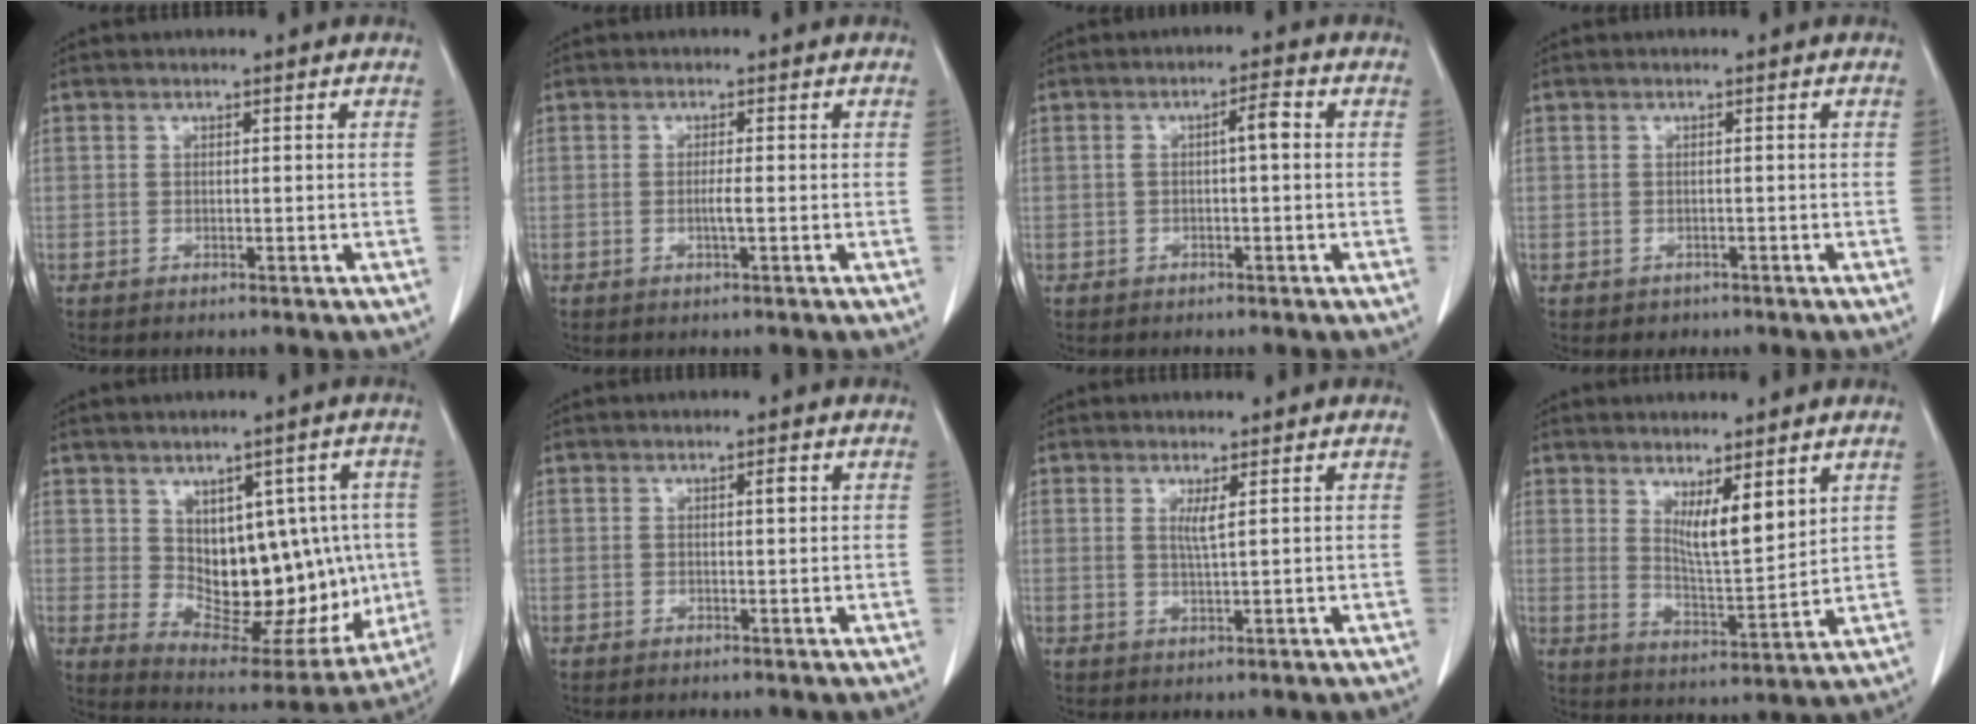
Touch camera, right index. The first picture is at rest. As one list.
[{"total": 1.4, "force": [-0.2, -0.2, 1.4], "torque": [-0.026, 0.000, -0.002]}, {"total": 2.9, "force": [0.2, 0.4, 2.8], "torque": [-0.045, 0.011, 0.005]}, {"total": 1.2, "force": [-0.7, 1.0, 0.0], "torque": [-0.004, 0.003, -0.007]}, {"total": 15.5, "force": [0.5, 8.3, 13.1], "torque": [-0.155, 0.014, 0.040]}, {"total": 0.9, "force": [0.4, 0.1, 0.8], "torque": [-0.011, 0.003, 0.007]}, {"total": 1.8, "force": [0.7, -0.3, 1.7], "torque": [-0.035, -0.006, 0.014]}, {"total": 6.8, "force": [3.7, 1.1, 5.5], "torque": [-0.100, -0.020, 0.073]}]